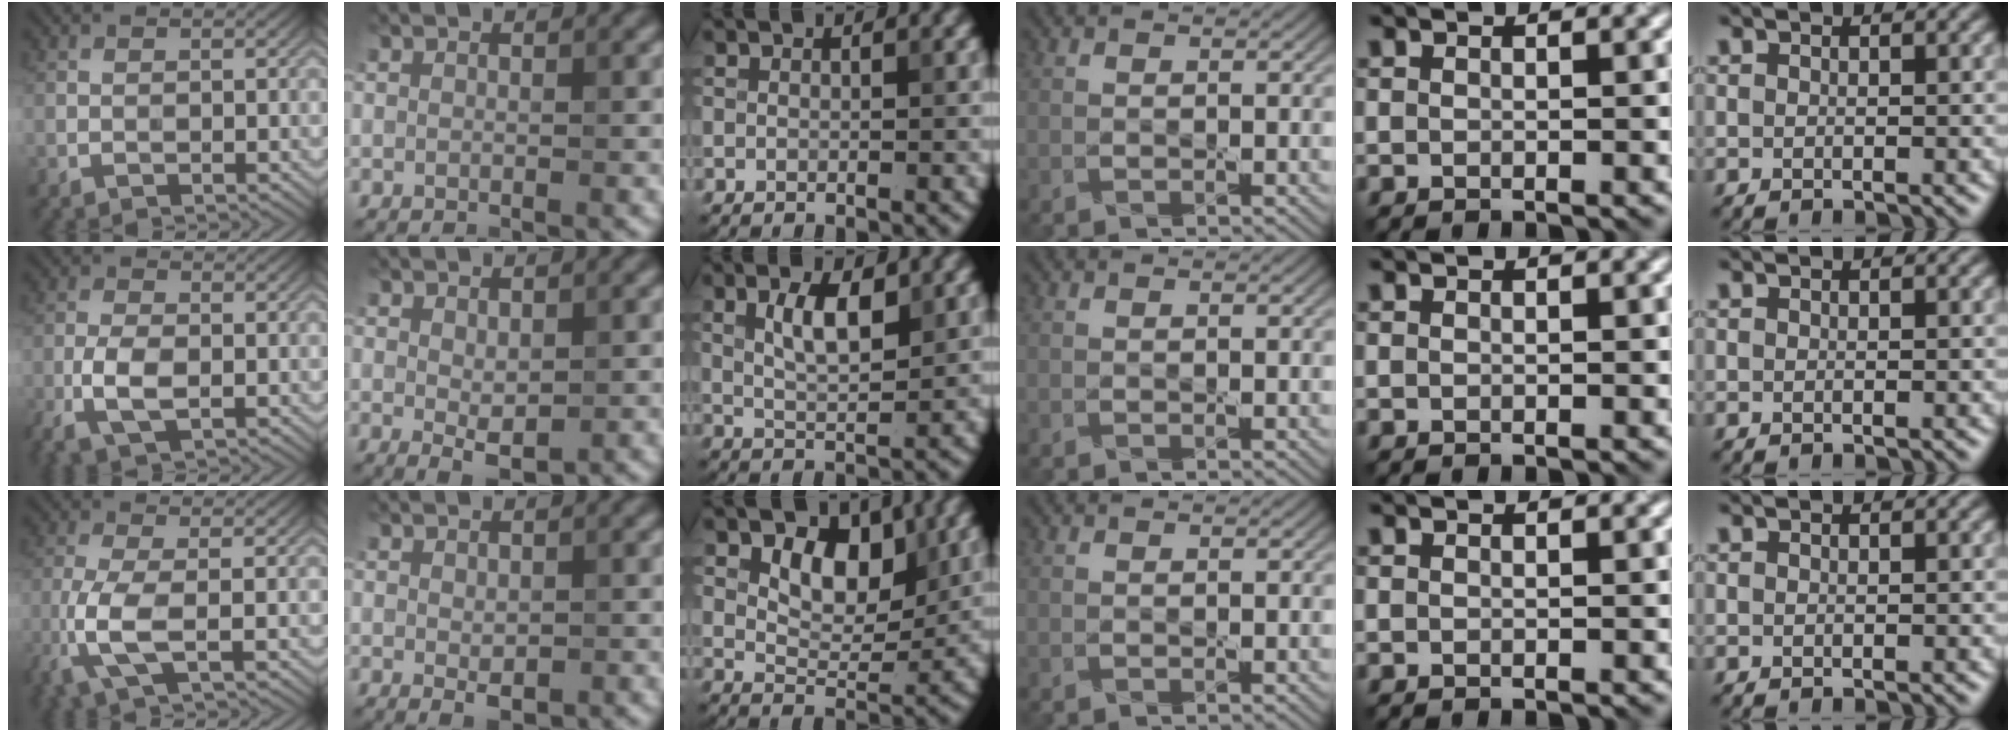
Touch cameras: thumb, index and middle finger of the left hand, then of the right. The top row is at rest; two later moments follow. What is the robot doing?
{"motion": "cut", "object": "origami paper"}